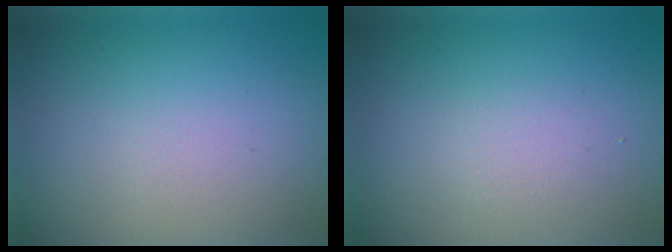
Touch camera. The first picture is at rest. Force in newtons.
{"total": 1.3, "press": 1.3, "slide": 0.1}